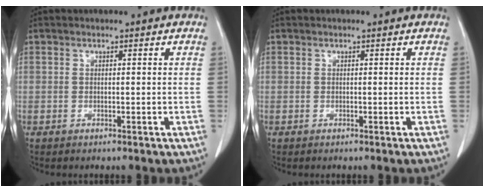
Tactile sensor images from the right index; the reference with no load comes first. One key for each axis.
{"total": 0.0}